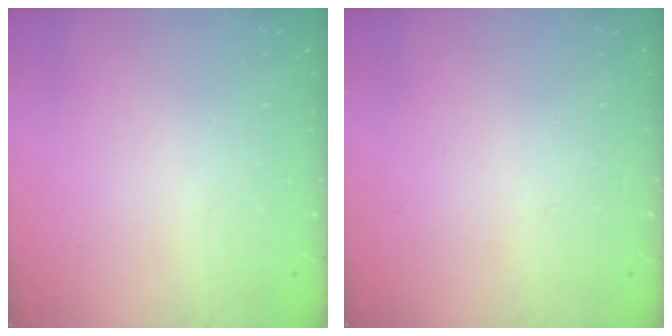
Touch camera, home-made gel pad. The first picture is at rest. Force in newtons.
{"total": 0.0}